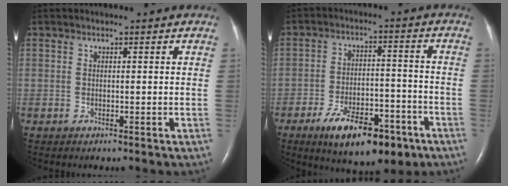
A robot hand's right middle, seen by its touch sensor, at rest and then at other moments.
{"total": 13.2, "force": [-7.9, 5.2, 9.2], "torque": [-0.142, 0.000, -0.117]}